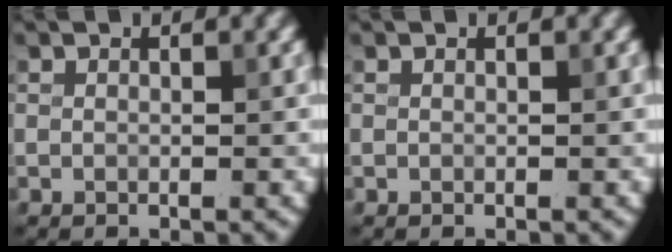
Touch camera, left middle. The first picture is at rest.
{"total": 0.0}